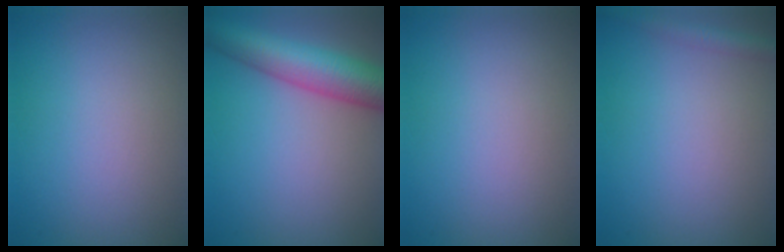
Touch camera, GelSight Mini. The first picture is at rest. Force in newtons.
{"total": 7.9, "press": 7.9, "slide": 0.3}
{"total": 0.0}
{"total": 1.8, "press": 1.8, "slide": 0.1}